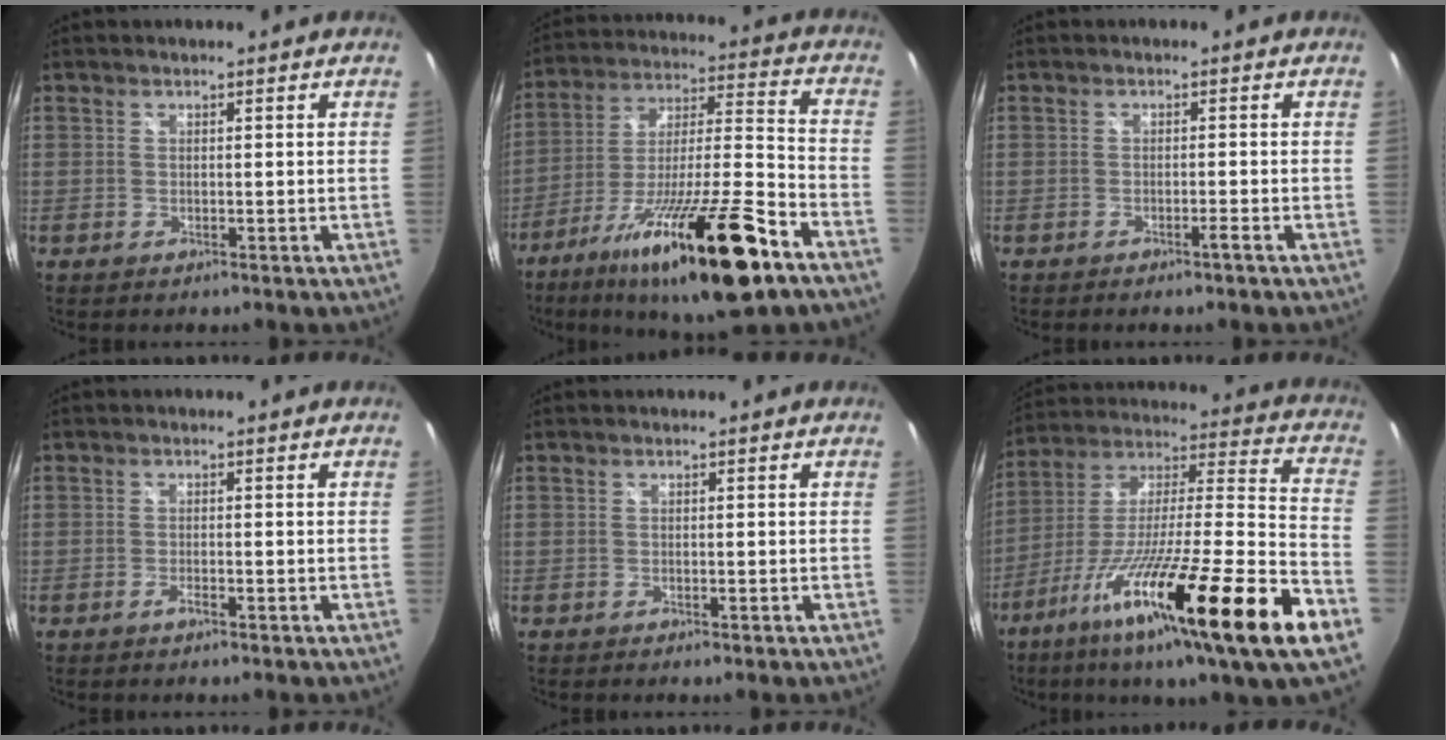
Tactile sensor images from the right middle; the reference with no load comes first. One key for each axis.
{"total": 25.3, "fx": -15.7, "fy": 3.6, "fz": 19.5, "tx": -0.340, "ty": -0.037, "tz": -0.260}
{"total": 1.2, "fx": -1.0, "fy": -0.2, "fz": 0.8, "tx": -0.016, "ty": 0.001, "tz": -0.018}
{"total": 1.3, "fx": -0.9, "fy": 0.3, "fz": 0.9, "tx": -0.019, "ty": -0.001, "tz": -0.019}
{"total": 0.8, "fx": -0.5, "fy": 0.3, "fz": 0.5, "tx": -0.008, "ty": -0.001, "tz": -0.008}
{"total": 29.2, "fx": -15.9, "fy": 1.1, "fz": 24.4, "tx": -0.383, "ty": -0.063, "tz": -0.268}